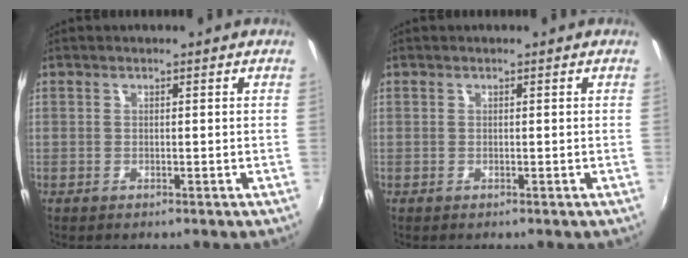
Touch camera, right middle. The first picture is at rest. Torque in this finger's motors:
{"motor_torque": [-0.04, -0.02, 0.00, 0.00]}